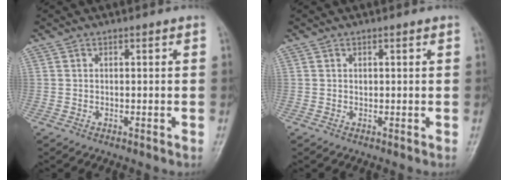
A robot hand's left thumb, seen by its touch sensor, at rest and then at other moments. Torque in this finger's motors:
{"motor_torque": [-0.01, 0.09, 0.15, 0.03, -0.01]}